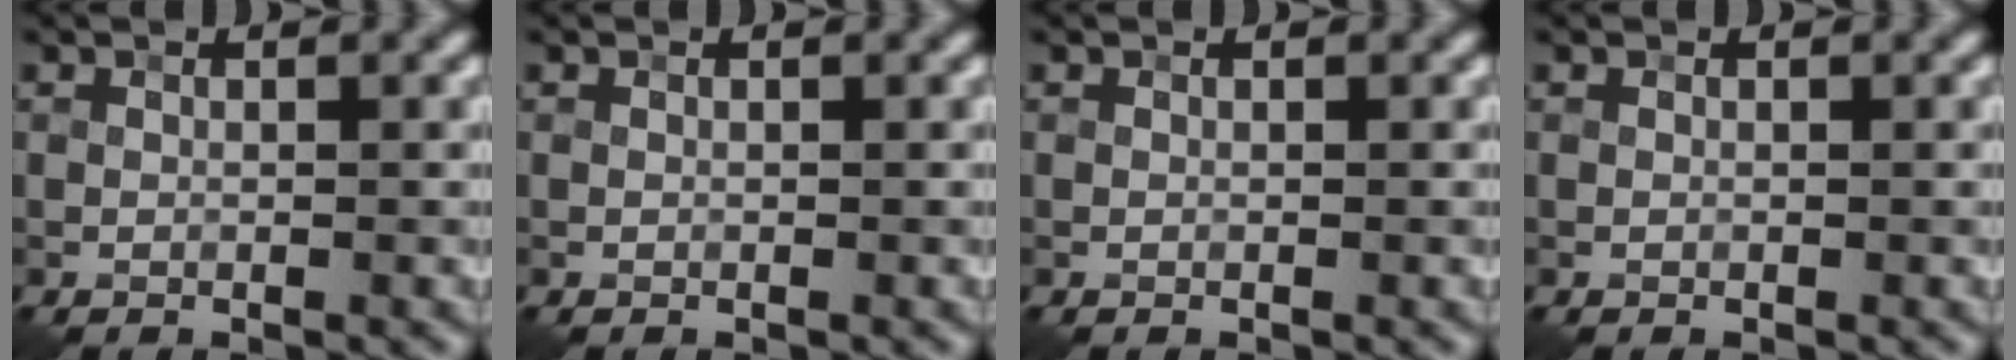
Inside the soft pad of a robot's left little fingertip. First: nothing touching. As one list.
[{"total": 0.0}, {"total": 0.0}, {"total": 0.0}]